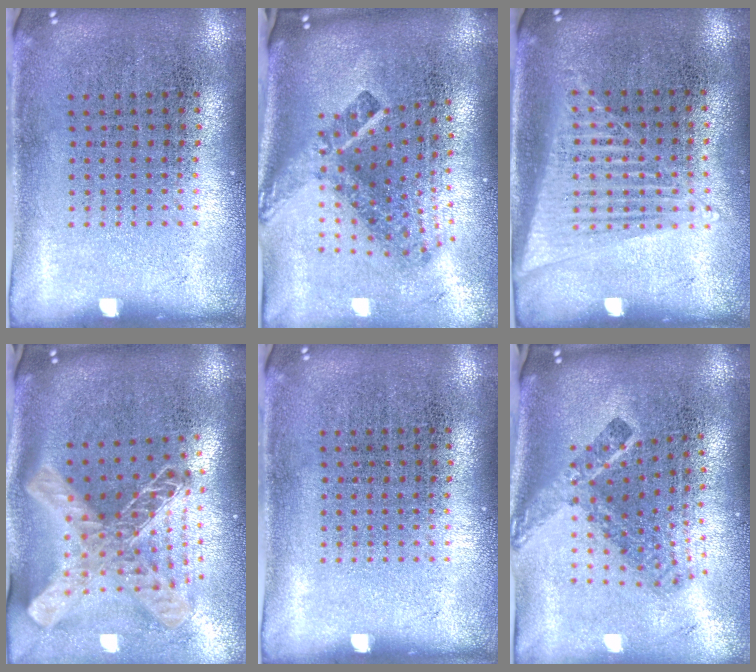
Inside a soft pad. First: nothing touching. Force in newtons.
{"total": 2.8, "press": 1.7, "slide": 2.2}
{"total": 1.4, "press": 1.3, "slide": 0.6}
{"total": 2.8, "press": 2.0, "slide": 2.0}
{"total": 0.0}
{"total": 2.4, "press": 1.5, "slide": 1.9}